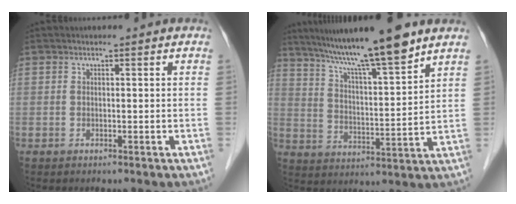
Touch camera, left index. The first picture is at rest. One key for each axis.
{"total": 14.7, "fx": 11.8, "fy": -0.5, "fz": 8.7, "tx": -0.149, "ty": 0.009, "tz": 0.198}